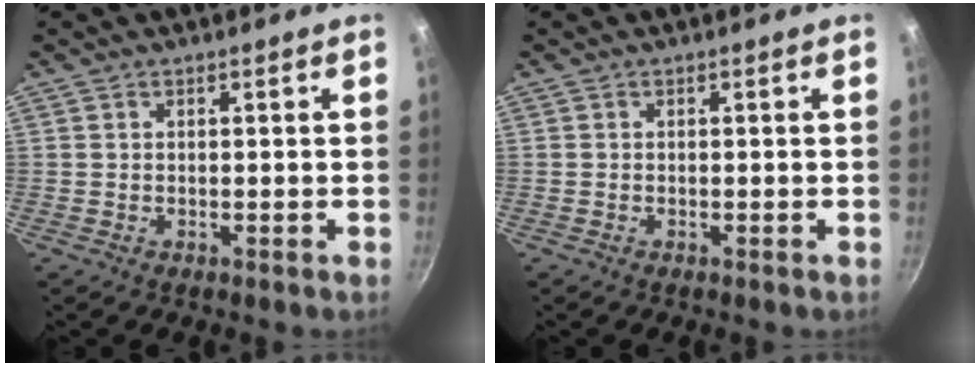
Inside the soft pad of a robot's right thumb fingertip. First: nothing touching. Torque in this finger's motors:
{"motor_torque": [-0.28, -0.37, 0.06, -0.04, 0.01]}